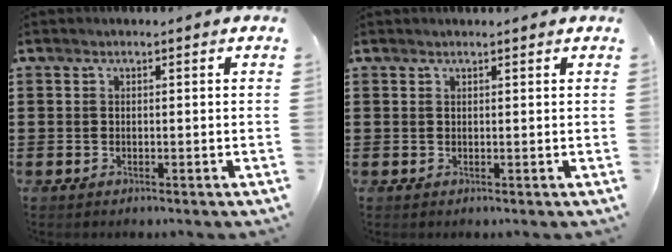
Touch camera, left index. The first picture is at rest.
{"total": 0.8, "force": [0.7, -0.1, 0.3], "torque": [-0.006, -0.001, 0.014]}